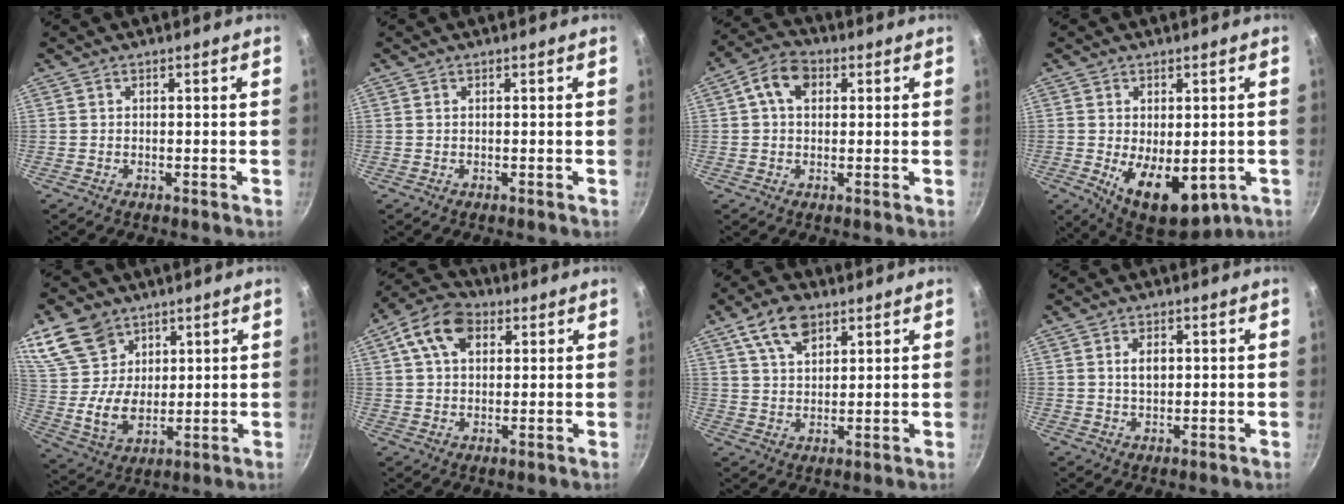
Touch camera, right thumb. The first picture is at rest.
{"total": 0.0}
{"total": 7.3, "force": [1.9, 5.0, 5.0], "torque": [-0.076, 0.015, 0.020]}
{"total": 12.8, "force": [-2.7, 7.2, 10.3], "torque": [-0.129, -0.022, -0.021]}
{"total": 15.6, "force": [8.2, 11.2, 7.0], "torque": [-0.120, -0.030, 0.170]}
{"total": 10.5, "force": [3.9, 7.0, 6.8], "torque": [-0.108, 0.010, 0.053]}
{"total": 8.8, "force": [4.8, 4.8, 5.5], "torque": [-0.085, -0.010, 0.088]}
{"total": 3.1, "force": [0.6, 1.9, 2.4], "torque": [-0.031, 0.000, 0.012]}